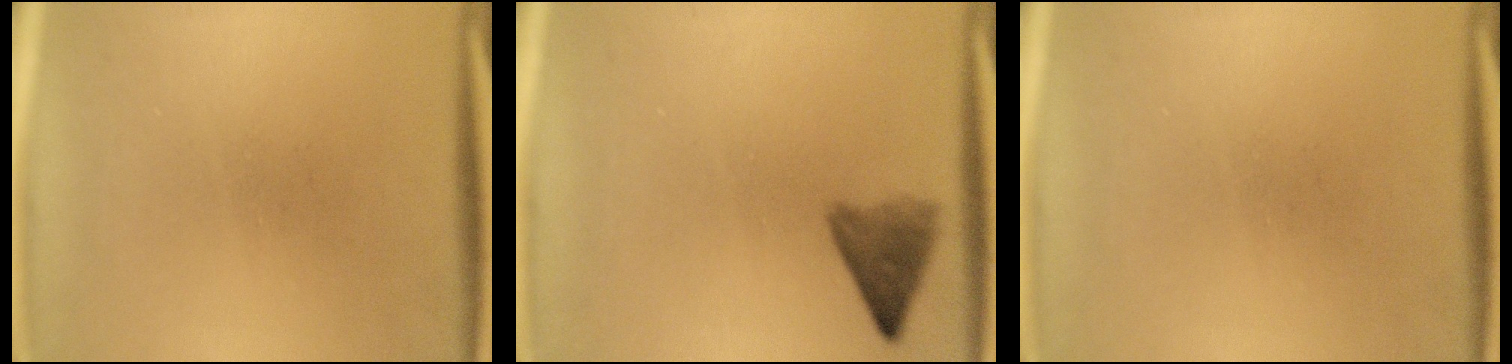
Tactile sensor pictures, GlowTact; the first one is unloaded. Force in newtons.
{"total": 3.8}
{"total": 0.0}